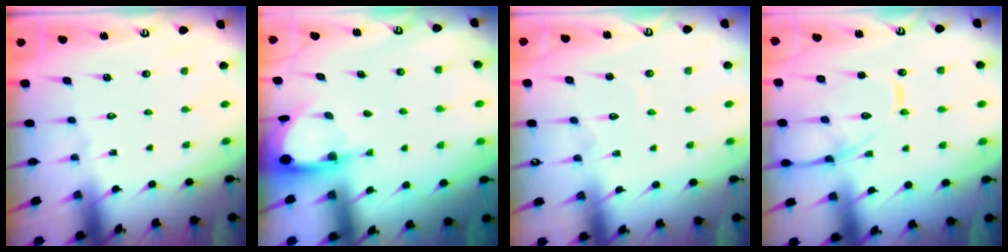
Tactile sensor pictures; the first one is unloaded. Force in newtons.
{"total": 3.8, "press": 3.8, "slide": 0.1}
{"total": 6.7, "press": 6.7, "slide": 0.5}
{"total": 12.6, "press": 12.6, "slide": 1.2}